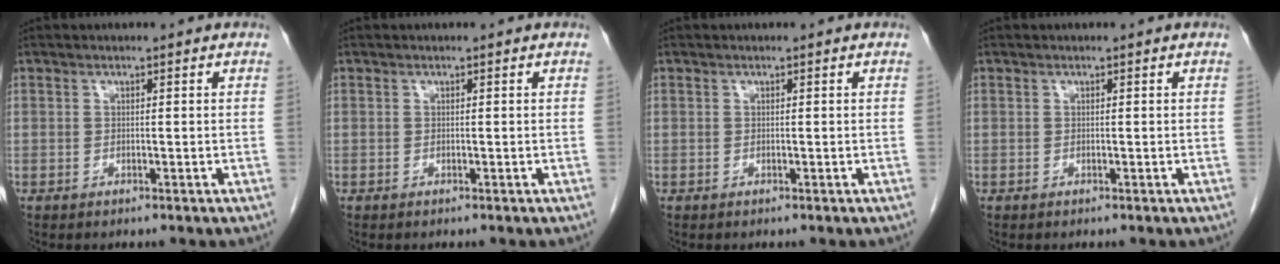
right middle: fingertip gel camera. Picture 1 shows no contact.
{"total": 0.0}
{"total": 0.0}
{"total": 0.0}